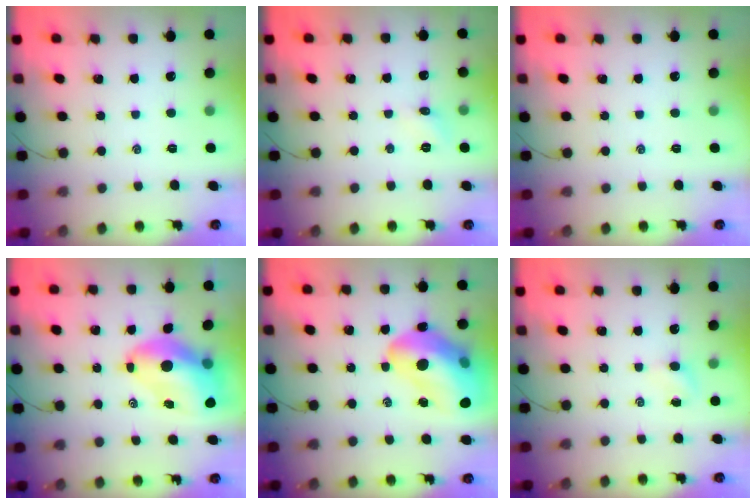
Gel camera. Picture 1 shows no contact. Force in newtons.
{"total": 4.7, "press": 4.4, "slide": 1.6}
{"total": 0.0}
{"total": 11.7, "press": 11.3, "slide": 3.3}
{"total": 22.6, "press": 22.0, "slide": 5.3}
{"total": 2.9, "press": 2.7, "slide": 1.1}